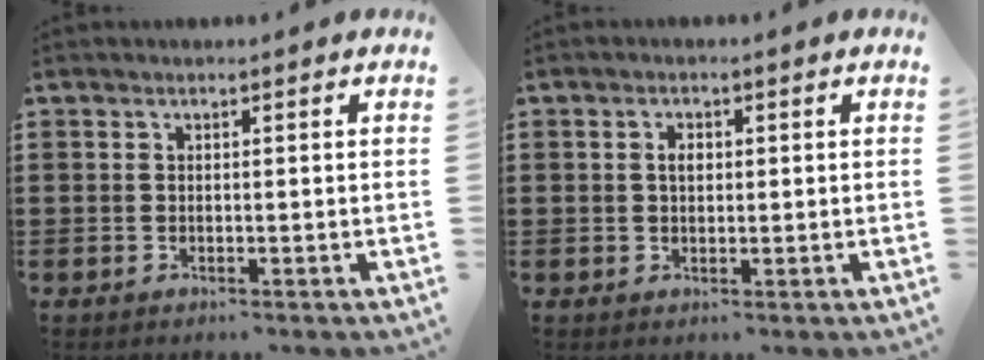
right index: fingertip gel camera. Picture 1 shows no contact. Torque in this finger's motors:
{"motor_torque": [0.07, -0.06, 0.02, 0.04]}